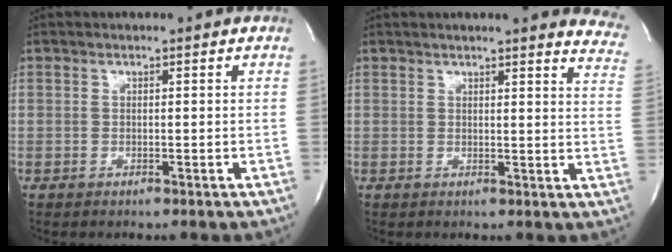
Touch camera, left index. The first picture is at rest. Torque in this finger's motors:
{"motor_torque": [0.57, -0.60, 0.36, 0.04]}